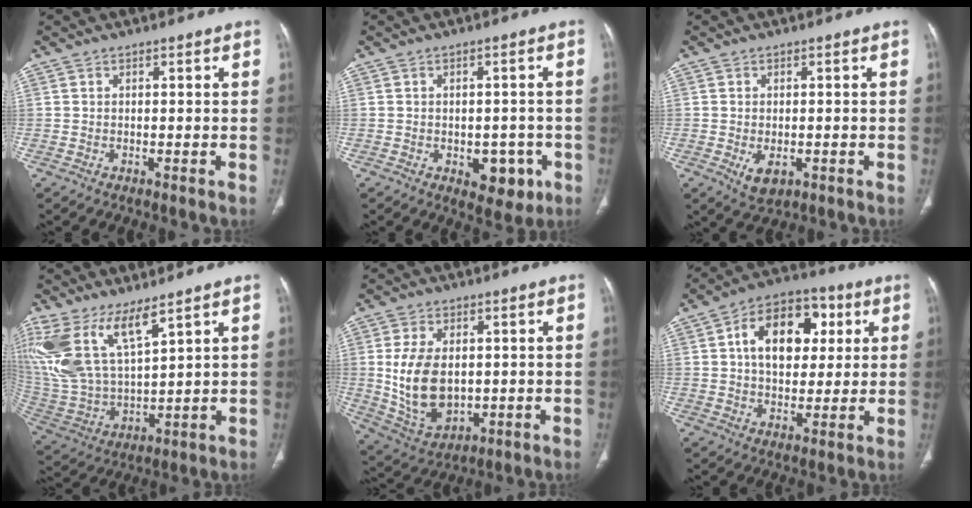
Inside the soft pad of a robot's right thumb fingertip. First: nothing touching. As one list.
[{"total": 6.8, "force": [-2.3, 4.4, 4.6], "torque": [-0.025, 0.010, -0.020]}, {"total": 4.0, "force": [-1.2, 2.4, 3.0], "torque": [-0.048, -0.002, -0.008]}, {"total": 17.7, "force": [10.4, 7.0, 12.5], "torque": [-0.275, -0.042, 0.224]}, {"total": 13.2, "force": [0.4, 8.5, 10.1], "torque": [-0.176, -0.010, 0.029]}, {"total": 15.5, "force": [3.8, 10.2, 11.0], "torque": [-0.140, 0.010, 0.054]}]